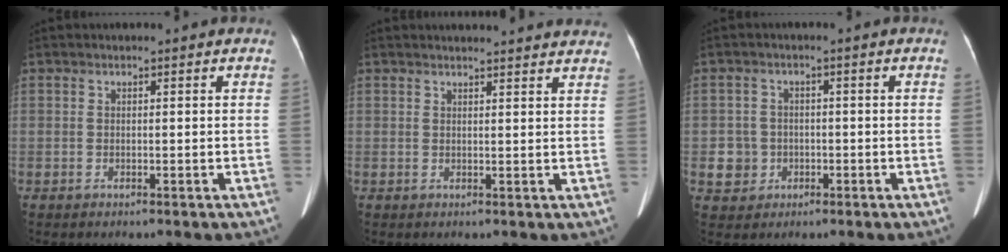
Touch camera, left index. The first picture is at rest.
{"total": 13.5, "force": [13.0, 1.2, 3.6], "torque": [-0.028, 0.002, 0.135]}
{"total": 3.9, "force": [-1.0, 3.8, 0.3], "torque": [-0.004, 0.010, -0.011]}